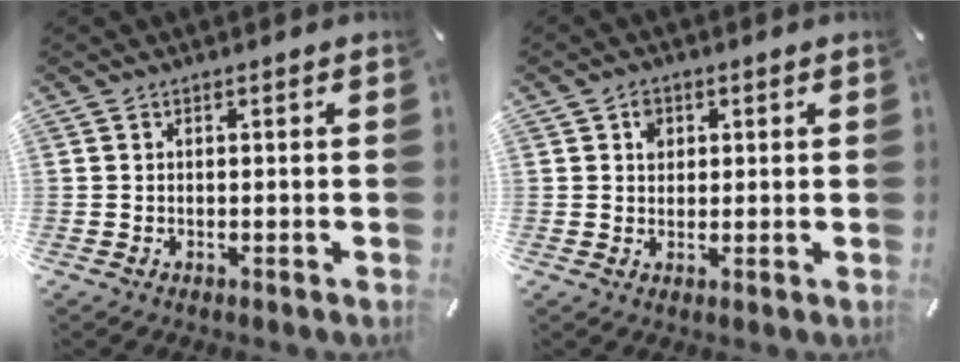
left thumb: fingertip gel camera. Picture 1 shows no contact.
{"total": 2.9, "force": [0.9, 2.5, 1.1], "torque": [-0.011, -0.002, 0.013]}